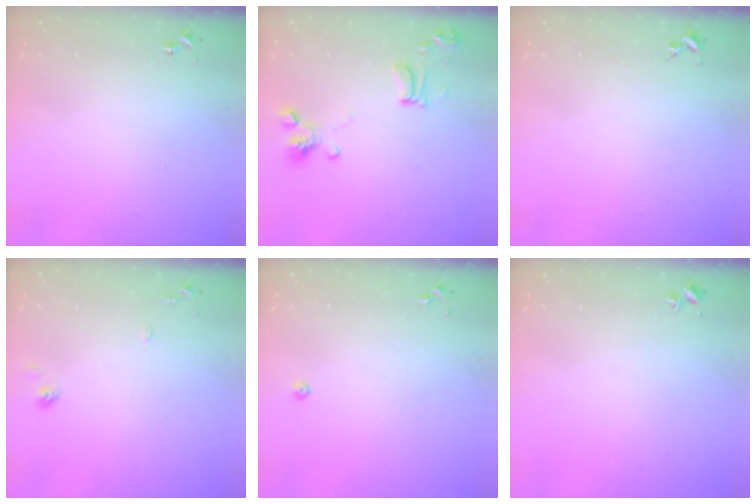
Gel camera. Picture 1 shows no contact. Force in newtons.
{"total": 13.5, "press": 13.4, "slide": 1.8}
{"total": 0.0}
{"total": 7.8, "press": 7.8, "slide": 0.6}
{"total": 3.3, "press": 3.3, "slide": 0.7}
{"total": 1.7, "press": 1.7, "slide": 0.2}